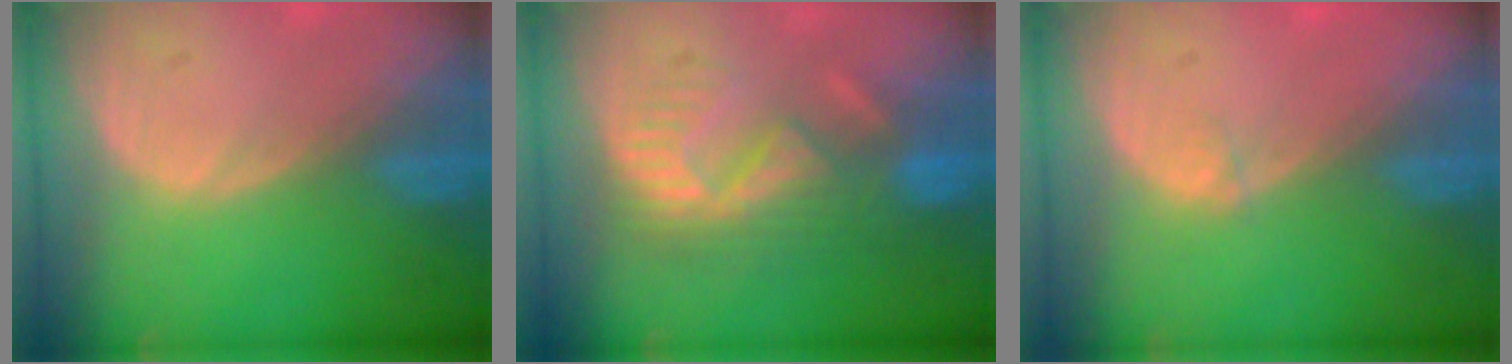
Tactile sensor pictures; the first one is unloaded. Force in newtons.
{"total": 8.7, "press": 8.2, "slide": 2.8}
{"total": 0.5, "press": 0.5, "slide": 0.2}